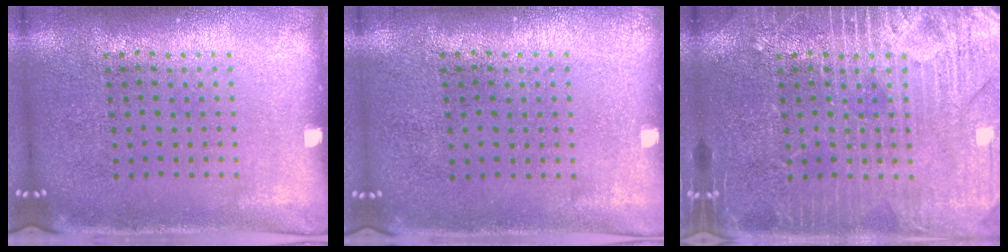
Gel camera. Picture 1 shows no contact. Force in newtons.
{"total": 0.0}
{"total": 5.2, "press": 5.1, "slide": 0.7}